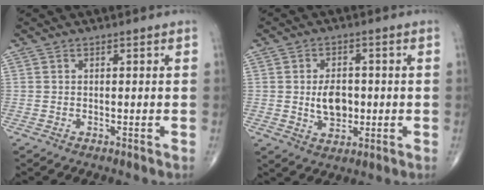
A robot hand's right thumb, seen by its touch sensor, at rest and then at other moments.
{"total": 6.6, "force": [-0.3, 4.3, 4.9], "torque": [-0.065, -0.003, -0.001]}